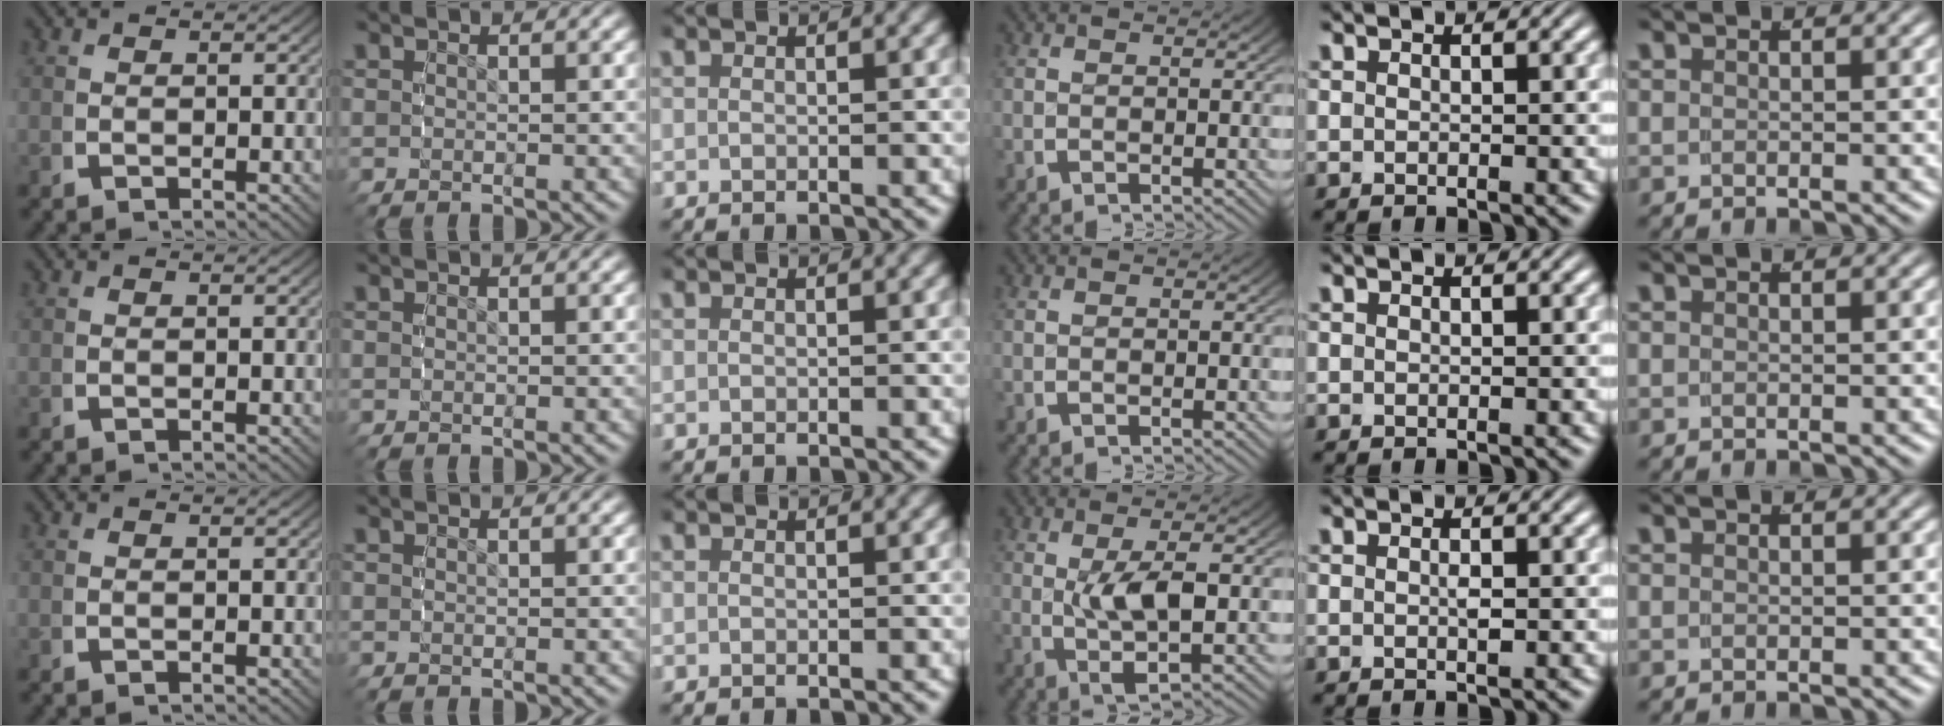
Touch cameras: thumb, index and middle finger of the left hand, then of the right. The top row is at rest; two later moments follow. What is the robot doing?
{"motion": "grasp_and_lifting", "object": "camera"}